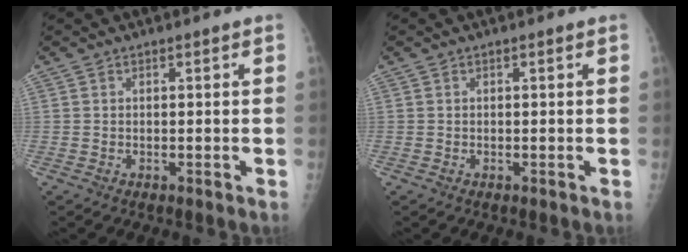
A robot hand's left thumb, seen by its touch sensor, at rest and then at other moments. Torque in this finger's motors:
{"motor_torque": [0.29, 0.29, -0.10, -0.10, 0.00]}